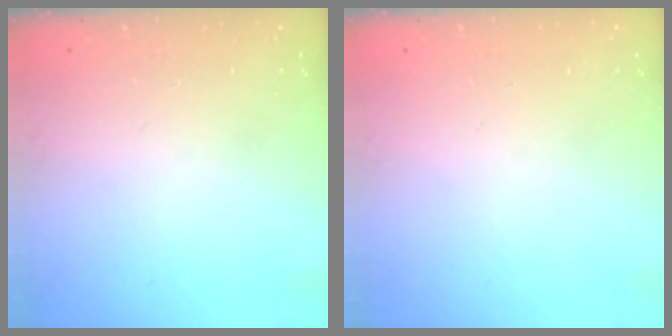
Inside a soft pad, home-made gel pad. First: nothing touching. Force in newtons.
{"total": 0.0}